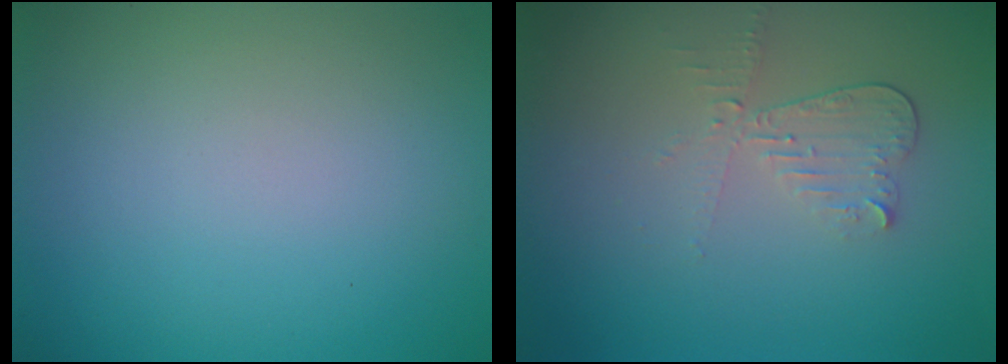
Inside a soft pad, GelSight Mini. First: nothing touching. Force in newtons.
{"total": 2.0, "press": 1.9, "slide": 0.7}